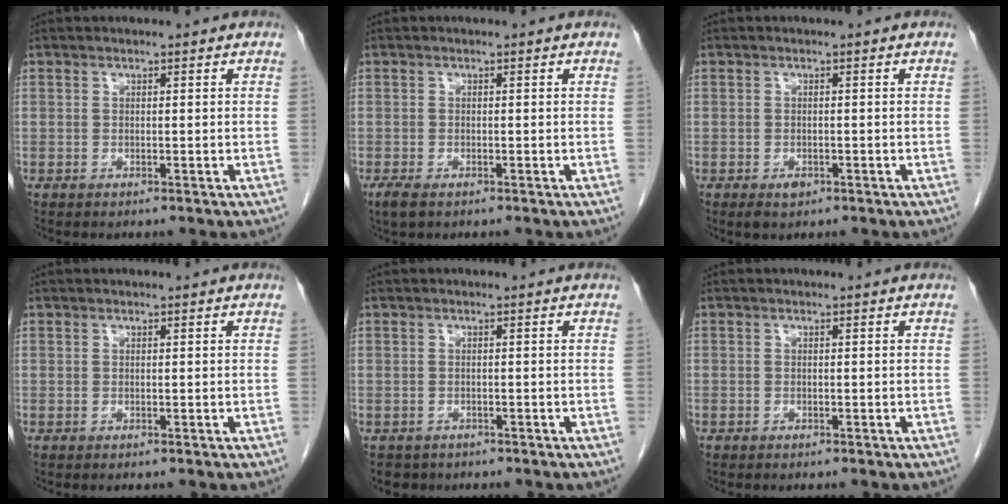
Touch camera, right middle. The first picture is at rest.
{"total": 2.3, "force": [-1.5, 0.9, 1.5], "torque": [-0.037, -0.007, -0.022]}
{"total": 1.6, "force": [-0.9, 0.9, 1.0], "torque": [-0.015, 0.001, -0.008]}
{"total": 0.0}
{"total": 2.5, "force": [-2.0, 1.6, 0.1], "torque": [-0.007, 0.002, -0.029]}
{"total": 0.0}